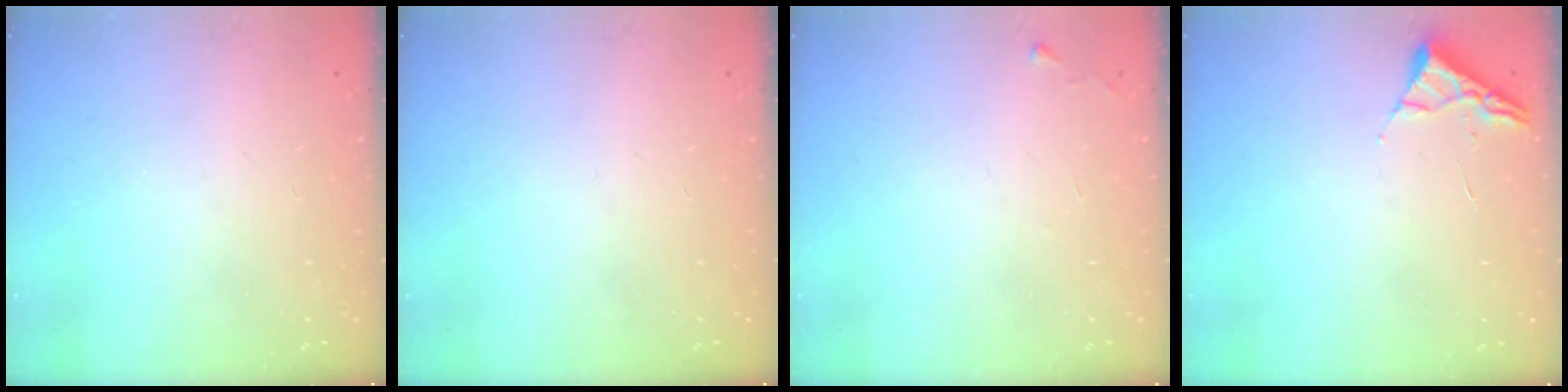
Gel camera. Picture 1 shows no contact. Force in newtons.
{"total": 0.0}
{"total": 3.3, "press": 3.3, "slide": 0.5}
{"total": 3.1, "press": 3.0, "slide": 0.4}